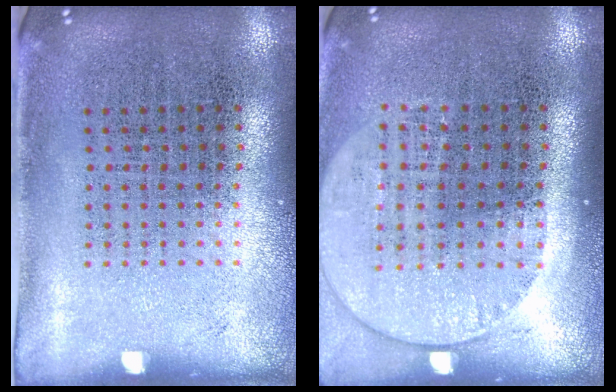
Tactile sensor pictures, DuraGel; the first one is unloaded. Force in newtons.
{"total": 1.5, "press": 1.3, "slide": 0.7}